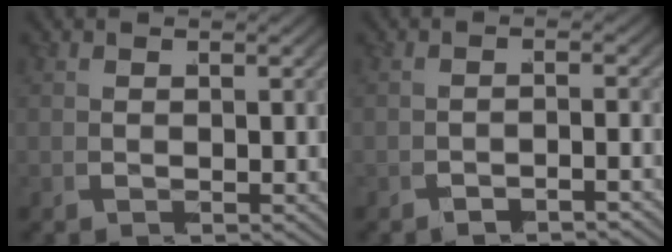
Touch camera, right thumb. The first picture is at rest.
{"total": 1.8, "force": [-1.7, -0.2, -0.1], "torque": [-0.005, -0.003, -0.032]}